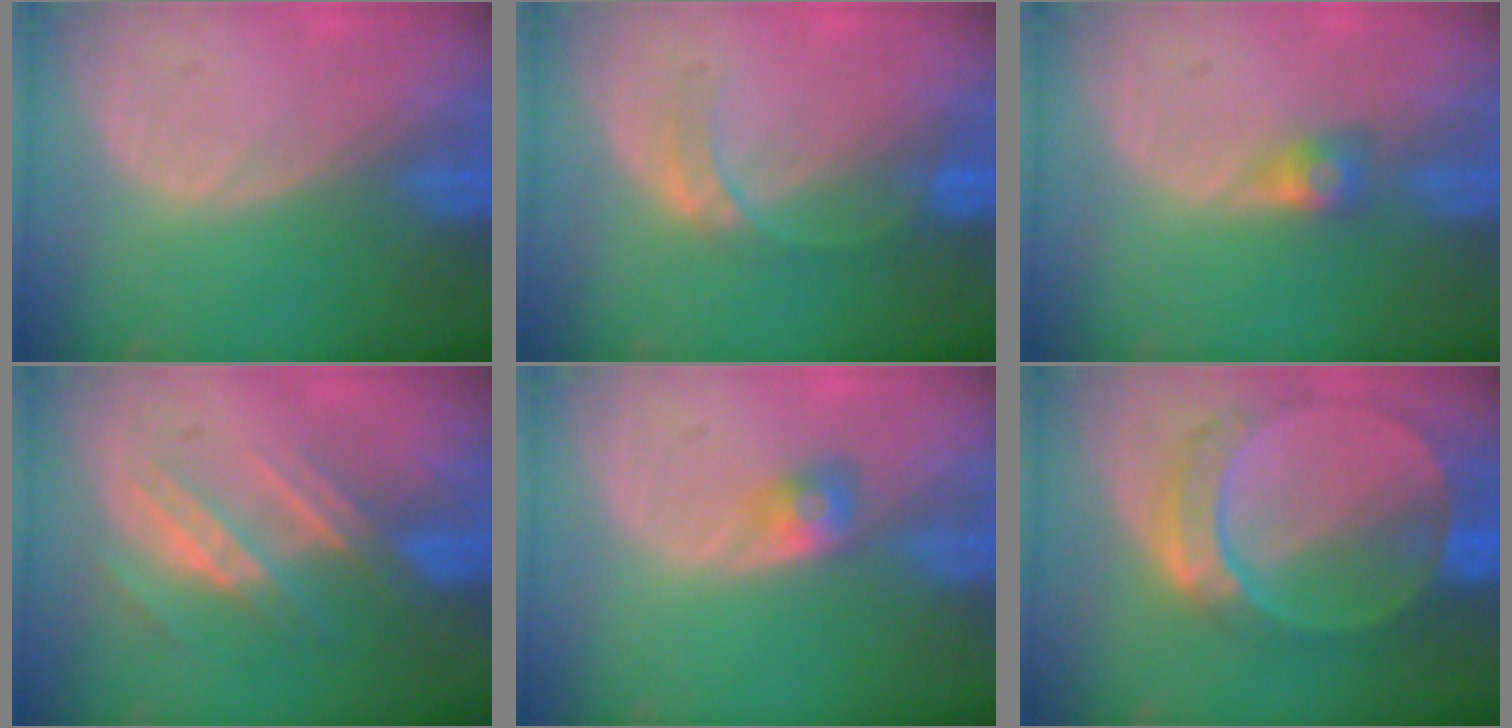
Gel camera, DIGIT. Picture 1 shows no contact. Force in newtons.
{"total": 3.3, "press": 3.3, "slide": 0.3}
{"total": 2.8, "press": 2.4, "slide": 1.5}
{"total": 7.2, "press": 6.7, "slide": 2.7}
{"total": 2.9, "press": 2.5, "slide": 1.4}
{"total": 9.5, "press": 8.3, "slide": 4.6}